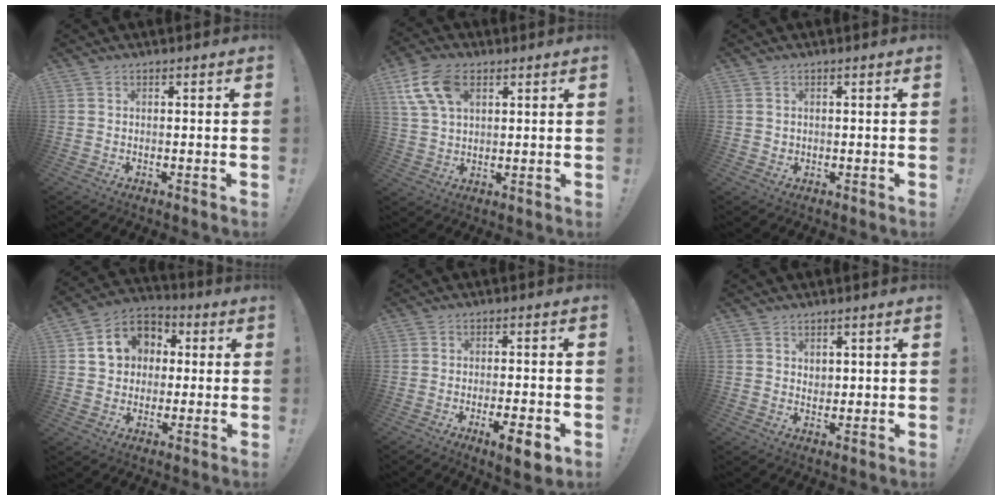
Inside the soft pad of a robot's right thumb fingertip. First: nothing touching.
{"total": 11.8, "force": [5.1, 7.1, 7.9], "torque": [-0.154, -0.005, 0.098]}
{"total": 1.0, "force": [0.4, 0.9, 0.1], "torque": [0.005, -0.001, 0.006]}
{"total": 11.5, "force": [2.3, 10.2, 4.8], "torque": [-0.070, 0.007, 0.053]}
{"total": 7.3, "force": [-3.4, 1.6, 6.3], "torque": [-0.082, 0.010, -0.051]}
{"total": 2.6, "force": [1.7, 1.9, 0.5], "torque": [0.009, -0.014, 0.027]}